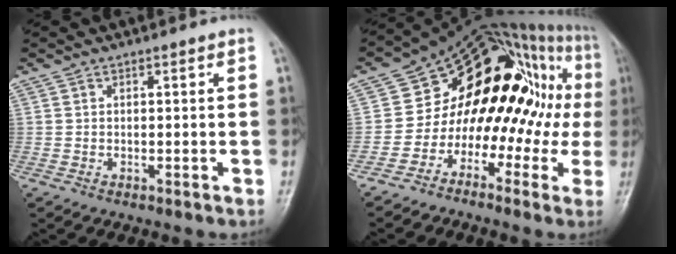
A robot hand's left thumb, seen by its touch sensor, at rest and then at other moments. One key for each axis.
{"total": 22.3, "fx": -0.3, "fy": 14.4, "fz": 17.0, "tx": -0.165, "ty": 0.096, "tz": -0.009}